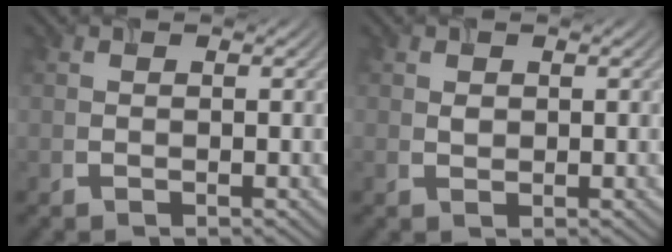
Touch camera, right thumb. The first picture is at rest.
{"total": 0.8, "force": [0.4, 0.6, 0.3], "torque": [-0.011, -0.001, 0.007]}